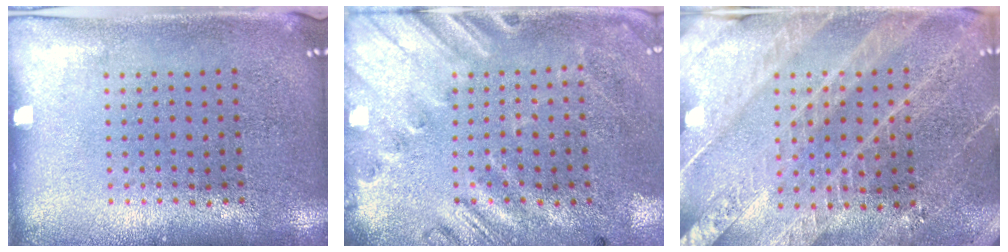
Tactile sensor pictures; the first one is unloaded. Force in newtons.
{"total": 2.7, "press": 1.9, "slide": 1.9}
{"total": 3.2, "press": 3.0, "slide": 1.0}